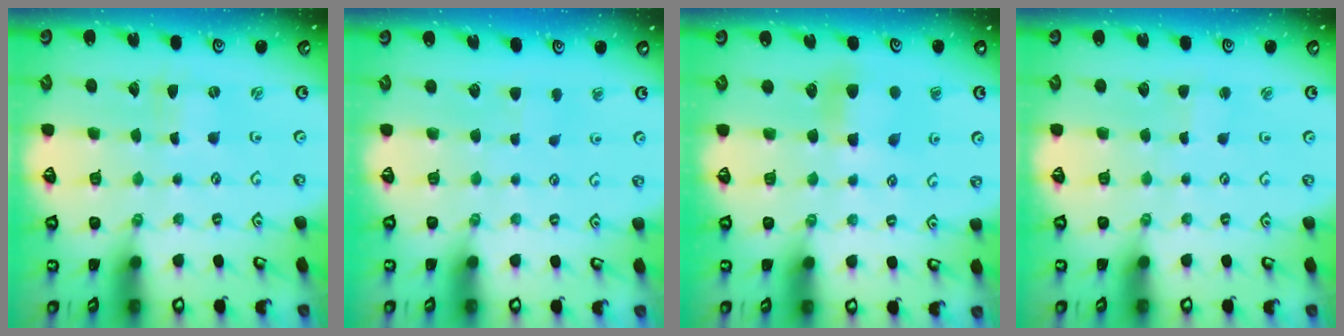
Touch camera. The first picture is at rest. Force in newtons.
{"total": 3.0, "press": 3.0, "slide": 0.3}
{"total": 5.4, "press": 5.4, "slide": 0.2}
{"total": 1.6, "press": 1.6, "slide": 0.3}